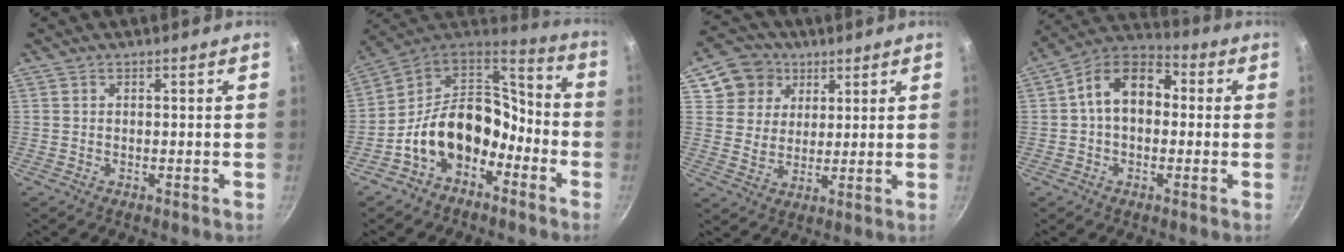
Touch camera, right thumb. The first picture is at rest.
{"total": 17.4, "force": [-6.2, 12.4, 10.6], "torque": [-0.145, 0.077, -0.117]}
{"total": 9.5, "force": [4.6, 8.0, 2.4], "torque": [-0.010, -0.004, 0.075]}
{"total": 12.5, "force": [1.1, 8.6, 8.9], "torque": [-0.111, 0.037, -0.005]}